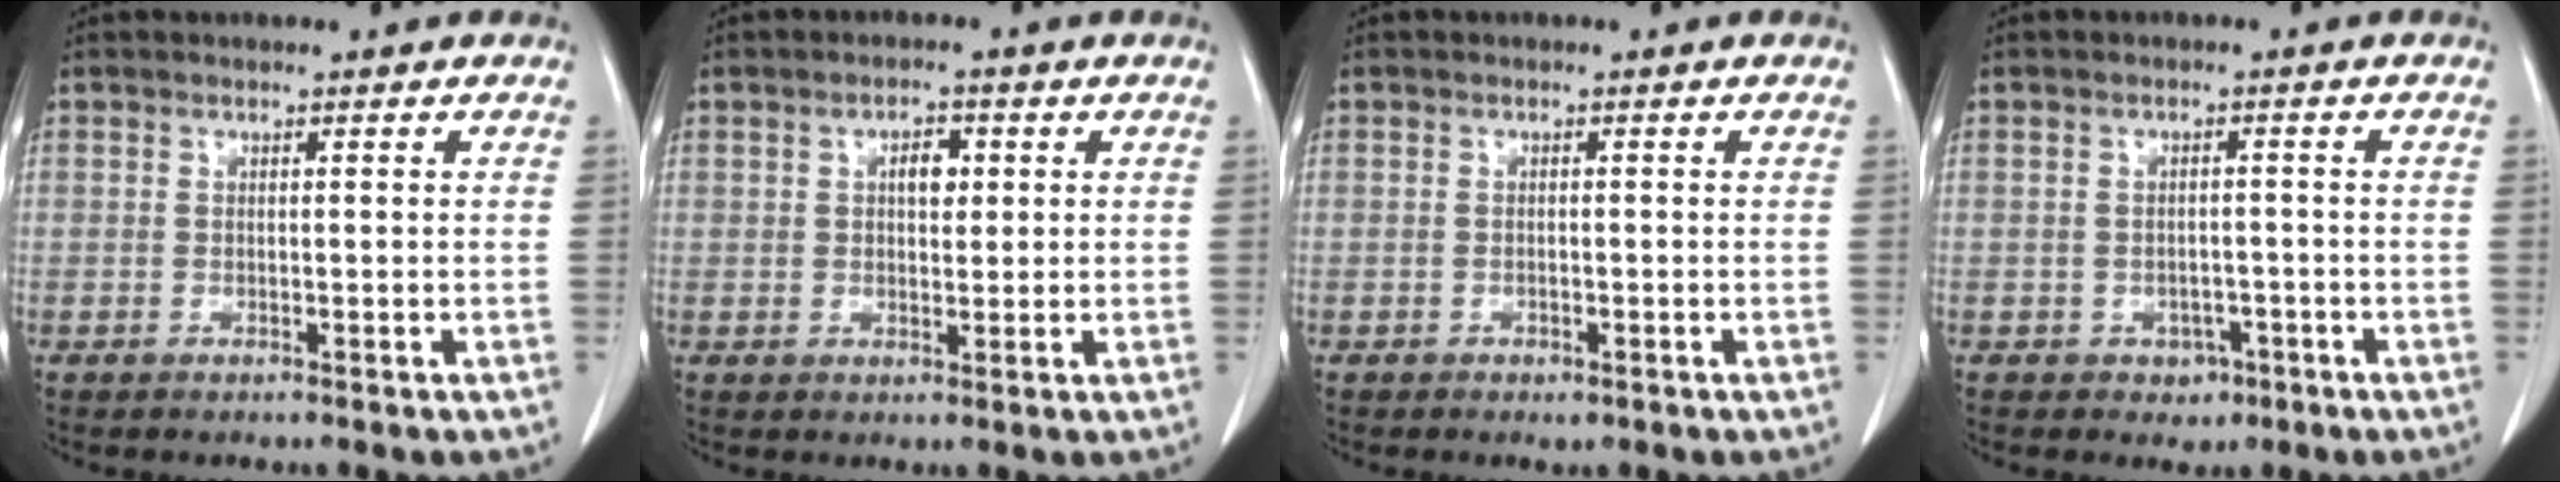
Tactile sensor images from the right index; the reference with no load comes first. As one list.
[{"total": 3.2, "force": [0.9, 1.7, 2.5], "torque": [-0.037, 0.004, 0.013]}, {"total": 1.0, "force": [-0.6, 0.6, 0.5], "torque": [-0.004, 0.001, -0.004]}, {"total": 2.9, "force": [-1.5, 2.2, 1.0], "torque": [-0.002, 0.008, -0.015]}]